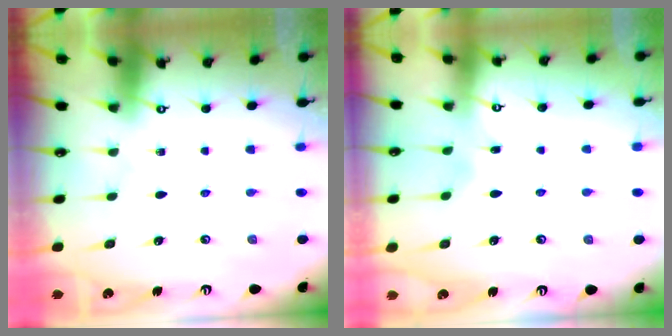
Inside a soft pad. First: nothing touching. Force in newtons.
{"total": 2.8, "press": 2.8, "slide": 0.4}